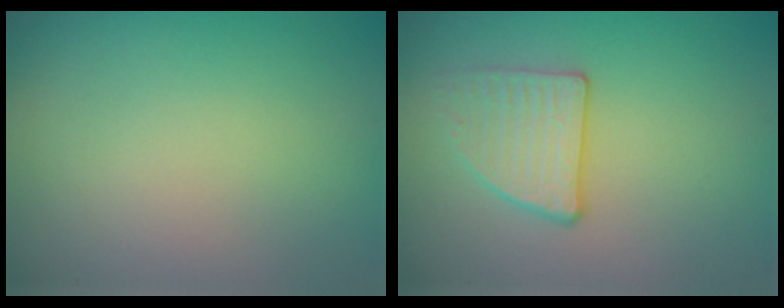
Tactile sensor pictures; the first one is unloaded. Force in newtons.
{"total": 2.8, "press": 2.3, "slide": 1.5}